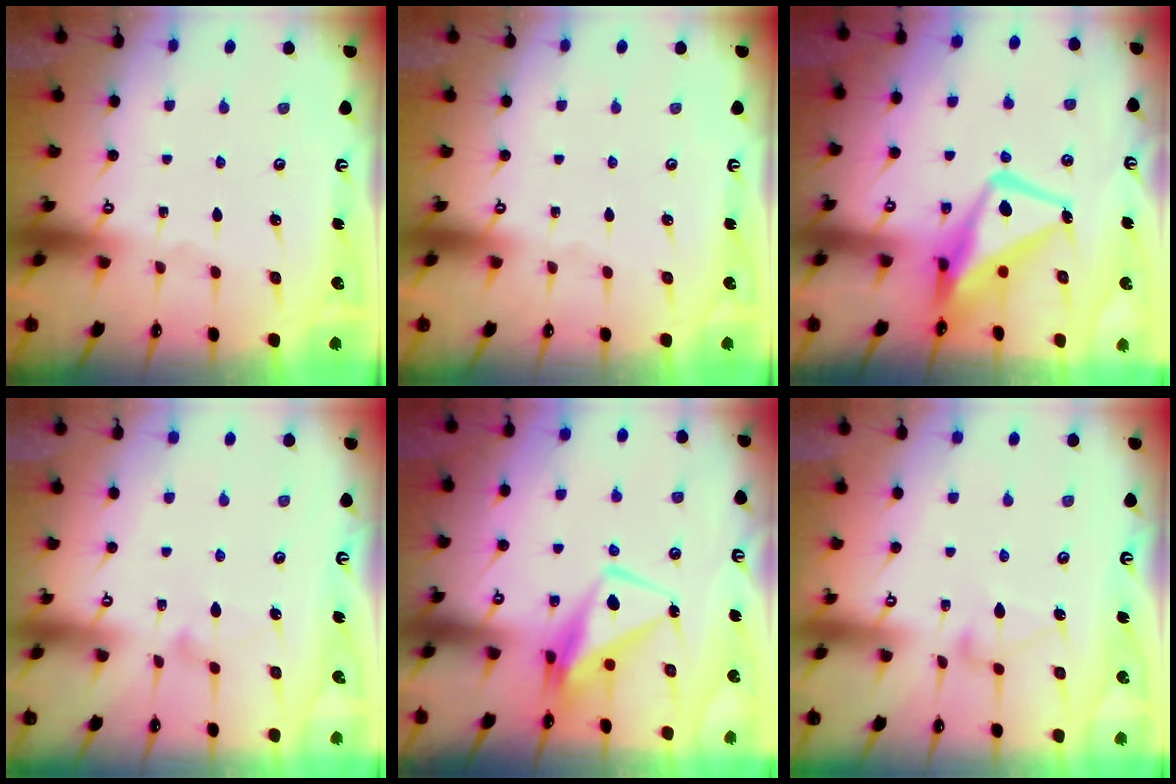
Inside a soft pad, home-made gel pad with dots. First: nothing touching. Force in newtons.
{"total": 0.0}
{"total": 13.2, "press": 13.1, "slide": 1.6}
{"total": 7.8, "press": 7.8, "slide": 0.4}
{"total": 8.9, "press": 8.8, "slide": 1.6}
{"total": 6.2, "press": 6.2, "slide": 0.3}